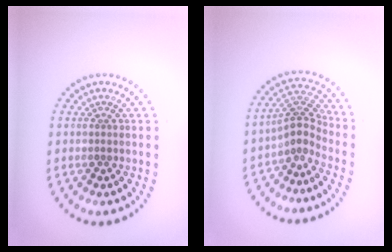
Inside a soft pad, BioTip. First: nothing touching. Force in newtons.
{"total": 3.0, "press": 2.2, "slide": 2.0}